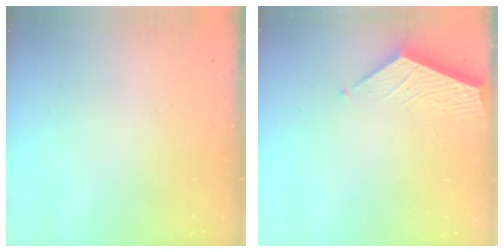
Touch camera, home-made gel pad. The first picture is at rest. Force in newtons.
{"total": 2.2, "press": 2.2, "slide": 0.2}